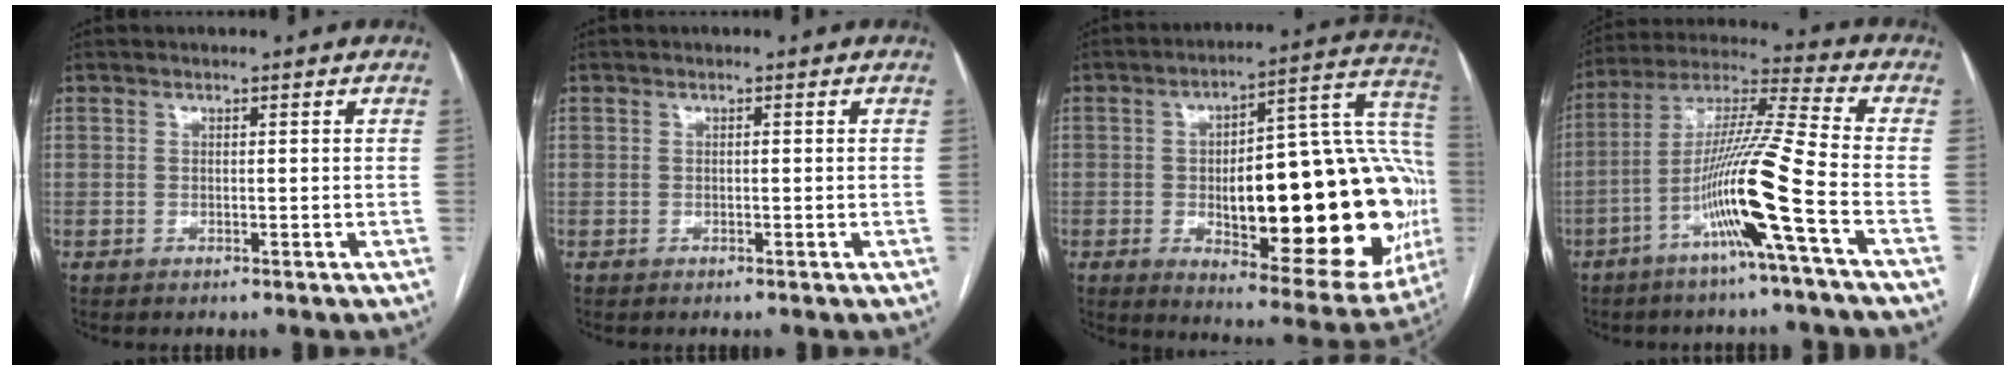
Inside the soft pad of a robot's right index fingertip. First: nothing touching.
{"total": 0.0}
{"total": 32.6, "force": [-3.8, 9.5, 31.0], "torque": [-0.347, 0.033, -0.033]}
{"total": 14.1, "force": [-5.6, -1.9, 12.8], "torque": [-0.245, 0.000, -0.108]}